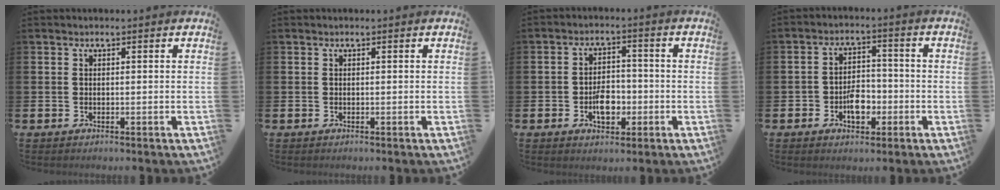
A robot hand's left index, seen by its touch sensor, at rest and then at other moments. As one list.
[{"total": 0.0}, {"total": 4.6, "force": [-1.4, 2.9, 3.3], "torque": [-0.052, 0.004, -0.028]}, {"total": 4.4, "force": [-1.6, 2.8, 2.9], "torque": [-0.046, 0.005, -0.033]}]